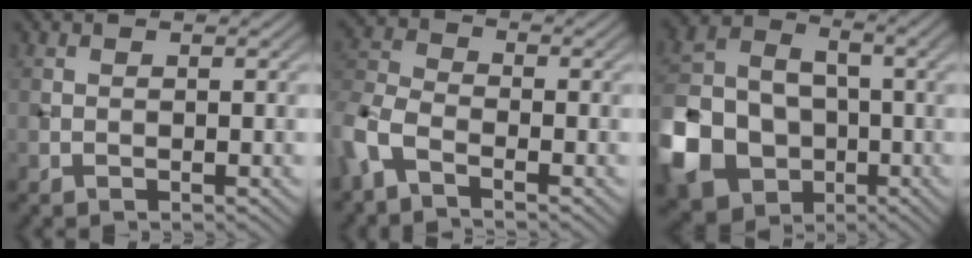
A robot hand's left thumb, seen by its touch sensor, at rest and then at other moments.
{"total": 4.9, "force": [-3.0, 2.3, 3.1], "torque": [-0.079, -0.004, -0.082]}
{"total": 13.9, "force": [-4.8, 10.5, 7.8], "torque": [-0.212, -0.030, -0.096]}